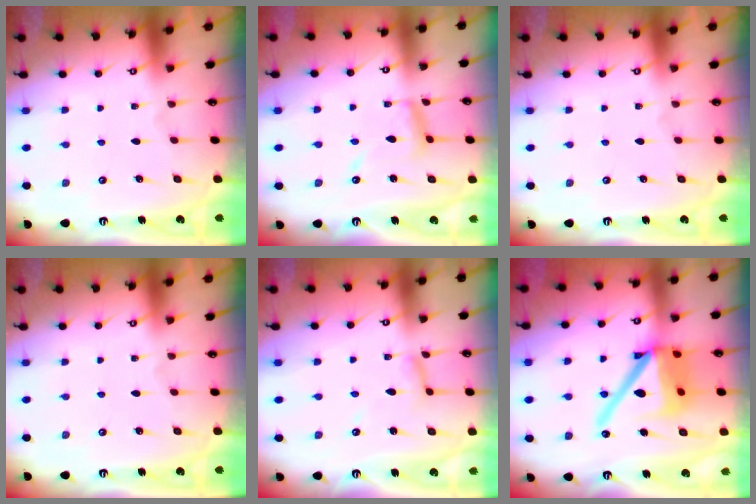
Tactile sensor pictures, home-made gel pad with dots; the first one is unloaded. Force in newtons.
{"total": 10.5, "press": 10.5, "slide": 1.0}
{"total": 0.0}
{"total": 0.0}
{"total": 5.2, "press": 5.2, "slide": 0.5}
{"total": 19.4, "press": 19.2, "slide": 2.8}